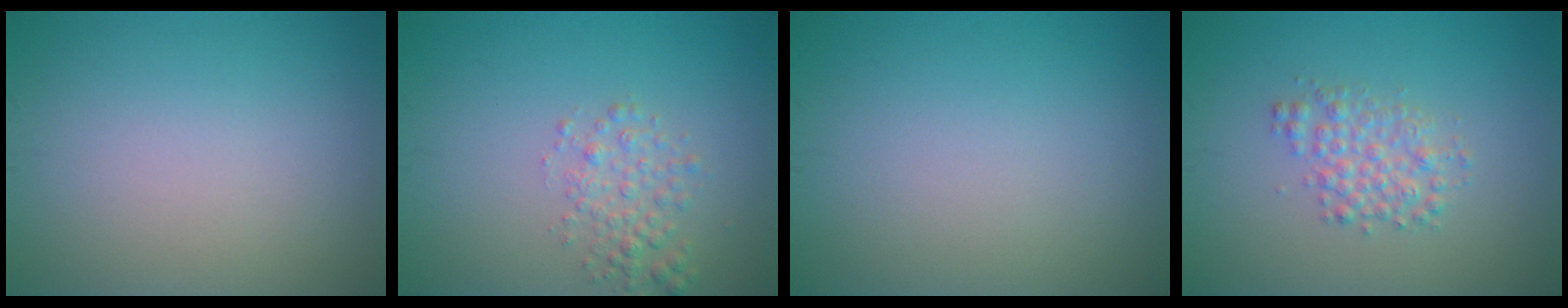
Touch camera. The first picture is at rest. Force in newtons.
{"total": 2.2, "press": 2.2, "slide": 0.1}
{"total": 0.0}
{"total": 2.6, "press": 2.6, "slide": 0.0}